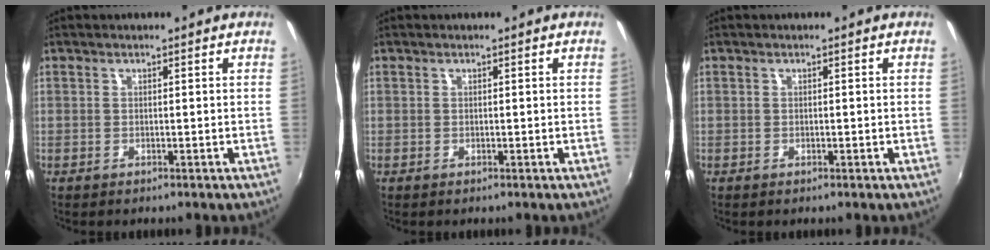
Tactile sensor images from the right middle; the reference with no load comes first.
{"total": 0.0}
{"total": 0.0}